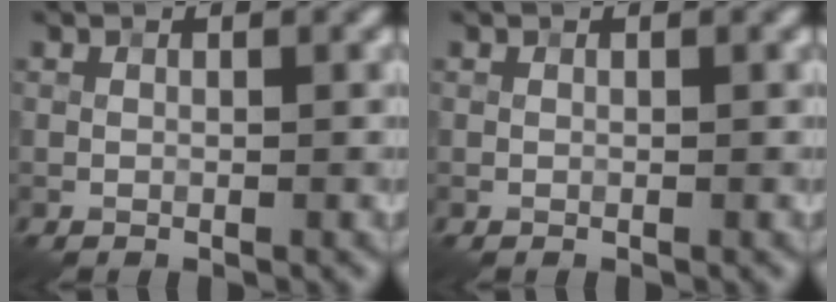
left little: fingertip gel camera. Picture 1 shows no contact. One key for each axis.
{"total": 0.0}